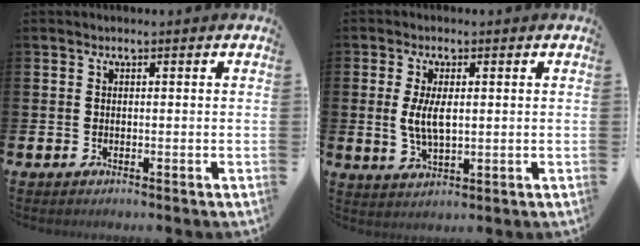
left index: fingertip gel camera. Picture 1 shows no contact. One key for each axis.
{"total": 4.8, "fx": 0.7, "fy": 2.1, "fz": 4.2, "tx": -0.073, "ty": 0.001, "tz": 0.009}